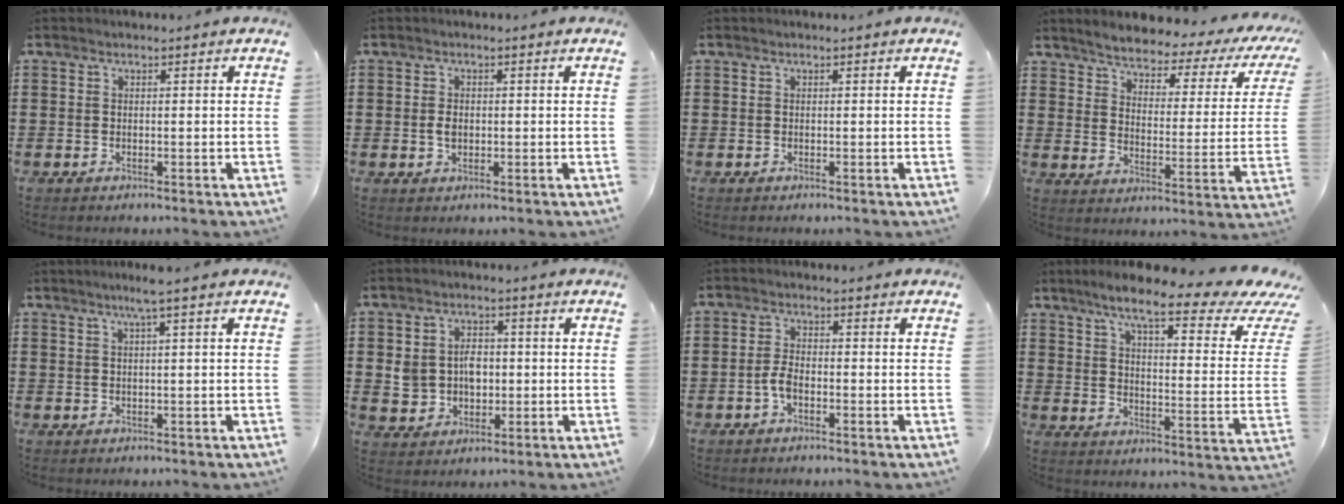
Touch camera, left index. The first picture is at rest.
{"total": 2.0, "force": [0.0, 1.2, 1.6], "torque": [-0.033, 0.005, 0.000]}
{"total": 0.0}
{"total": 2.9, "force": [2.6, 0.3, 1.2], "torque": [-0.045, -0.024, 0.033]}
{"total": 2.6, "force": [1.3, -0.3, 2.3], "torque": [-0.044, -0.002, 0.022]}
{"total": 5.4, "force": [0.3, 4.3, 3.1], "torque": [-0.071, 0.008, 0.000]}
{"total": 3.0, "force": [-1.1, 1.3, 2.5], "torque": [-0.068, -0.003, -0.027]}
{"total": 9.7, "force": [6.8, 0.9, 6.9], "torque": [-0.133, -0.040, 0.103]}